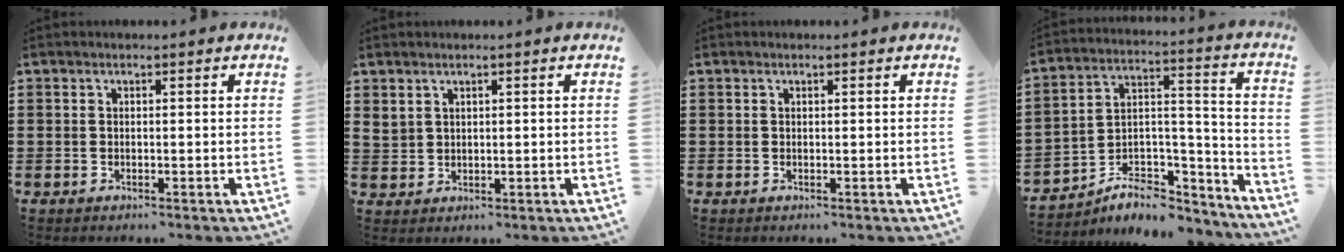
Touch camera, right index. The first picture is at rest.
{"total": 1.8, "force": [1.5, 1.0, 0.4], "torque": [-0.012, 0.004, 0.029]}
{"total": 0.0}
{"total": 6.8, "force": [-5.1, 4.0, 2.1], "torque": [-0.033, 0.013, -0.091]}